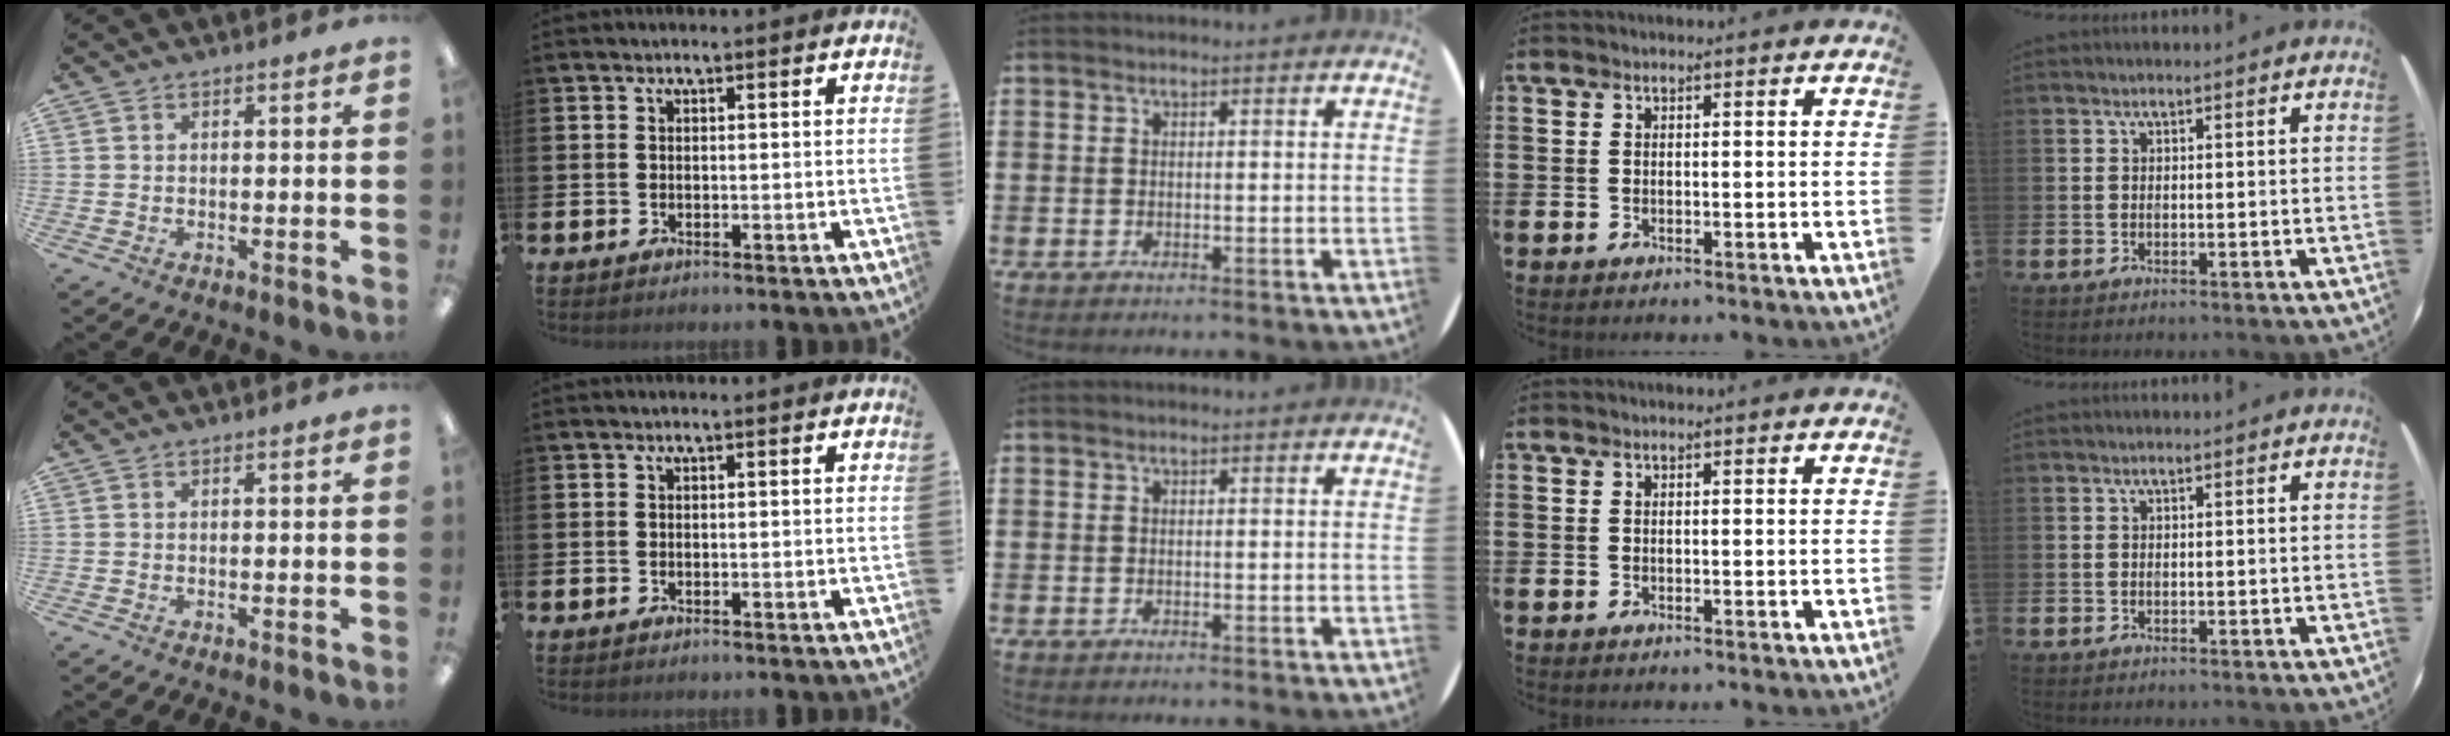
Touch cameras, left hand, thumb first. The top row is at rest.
{}